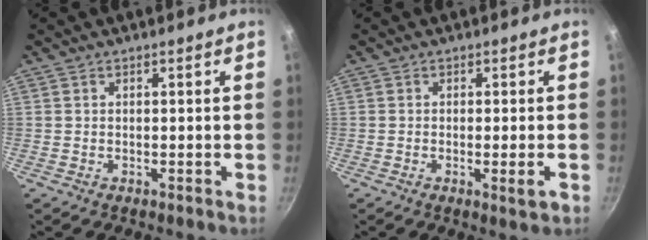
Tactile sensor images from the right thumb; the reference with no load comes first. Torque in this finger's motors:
{"motor_torque": [-0.07, 0.01, -0.15, -0.22, -0.01]}